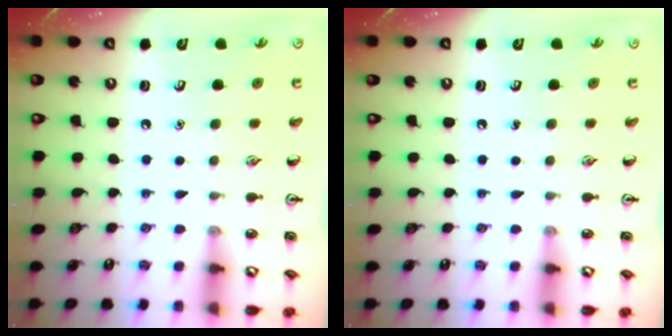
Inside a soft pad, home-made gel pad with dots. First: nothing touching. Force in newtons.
{"total": 0.0}